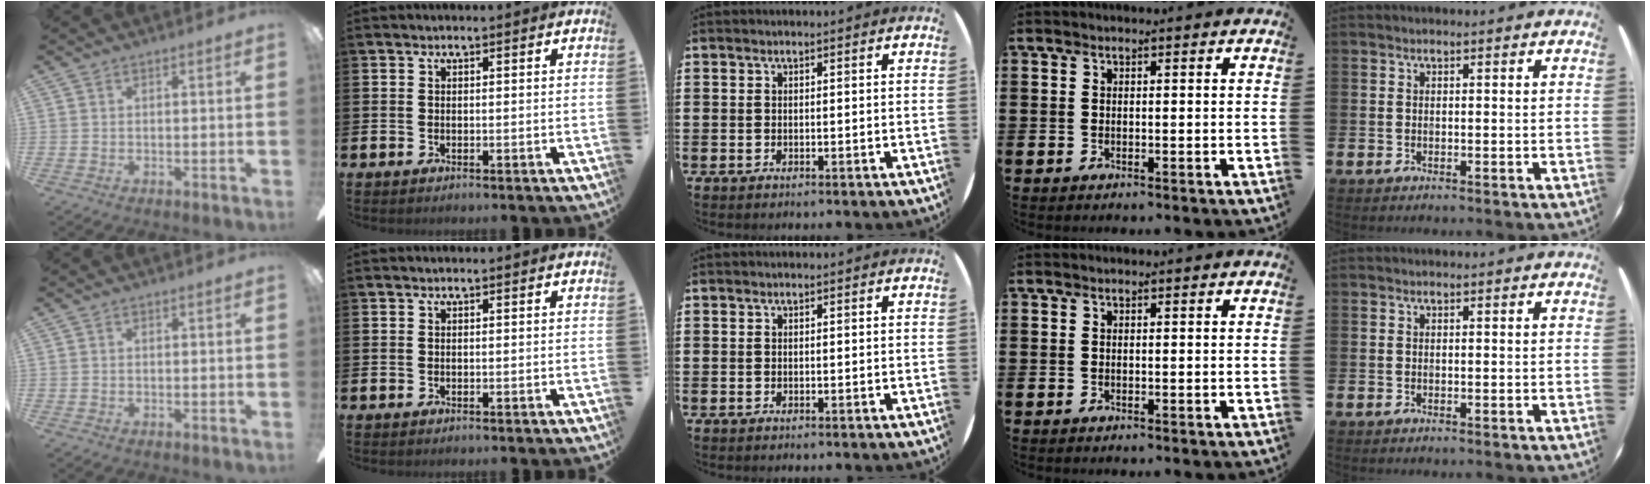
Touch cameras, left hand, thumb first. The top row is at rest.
{}